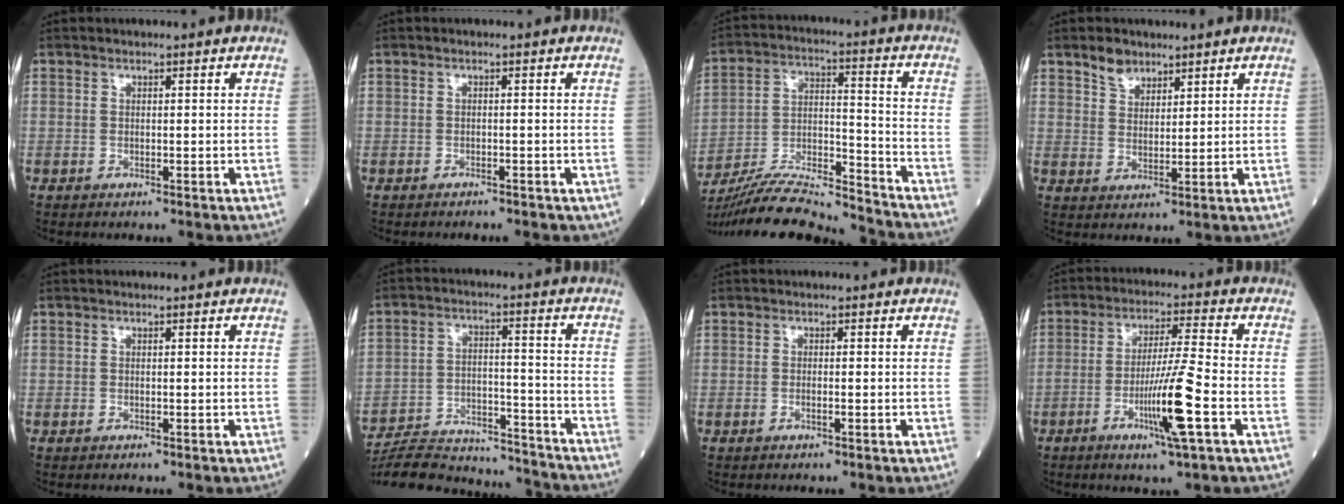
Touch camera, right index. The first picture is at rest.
{"total": 2.4, "force": [-2.0, 0.9, 0.9], "torque": [-0.019, -0.003, -0.018]}
{"total": 17.3, "force": [-16.5, 0.1, 5.1], "torque": [-0.103, 0.005, -0.285]}
{"total": 3.8, "force": [2.9, 2.1, 1.2], "torque": [-0.023, 0.002, 0.057]}
{"total": 0.0}
{"total": 19.4, "force": [-18.8, 2.7, 4.1], "torque": [-0.093, 0.010, -0.277]}
{"total": 0.6, "force": [-0.3, 0.0, 0.5], "torque": [-0.011, 0.001, -0.005]}
{"total": 10.1, "force": [-3.8, -0.7, 9.4], "torque": [-0.174, -0.012, -0.069]}